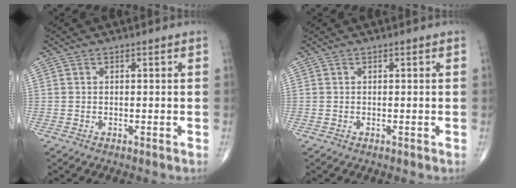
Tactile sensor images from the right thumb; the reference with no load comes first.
{"total": 0.0}